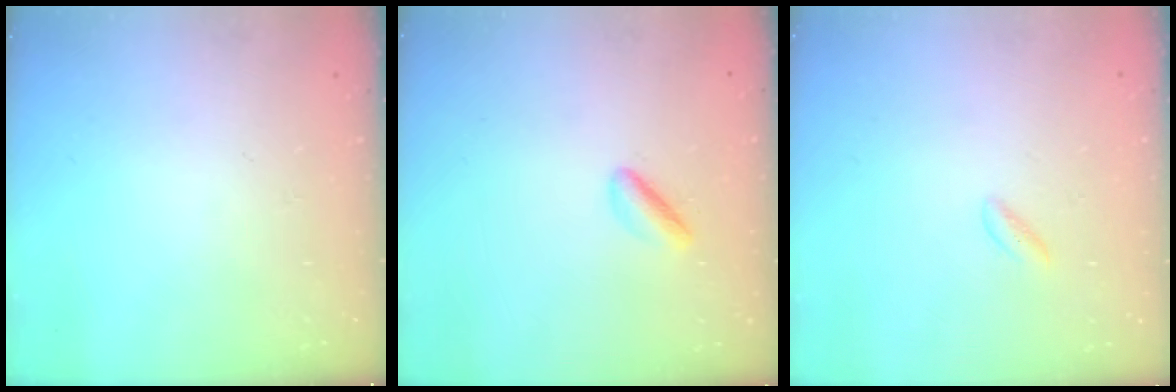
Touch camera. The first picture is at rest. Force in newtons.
{"total": 2.5, "press": 2.5, "slide": 0.5}
{"total": 0.7, "press": 0.5, "slide": 0.6}